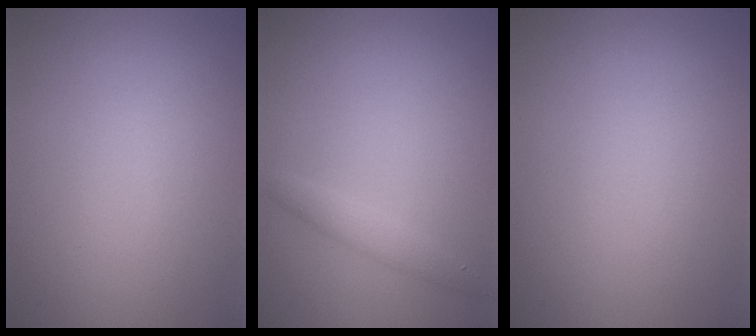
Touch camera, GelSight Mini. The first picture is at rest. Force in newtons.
{"total": 1.5, "press": 1.5, "slide": 0.1}
{"total": 0.0}